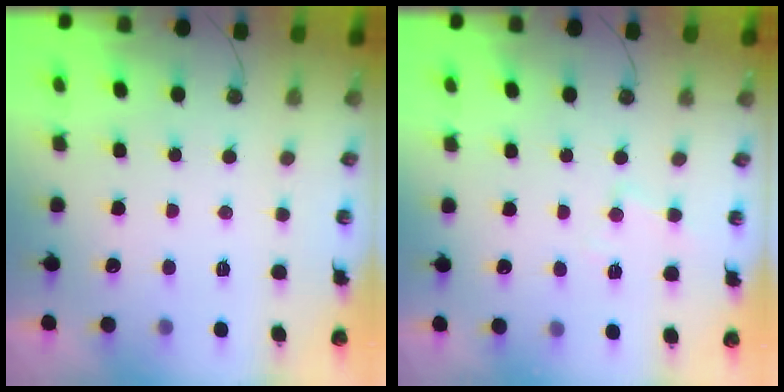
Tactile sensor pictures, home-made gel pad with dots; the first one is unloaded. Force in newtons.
{"total": 5.8, "press": 5.7, "slide": 0.5}